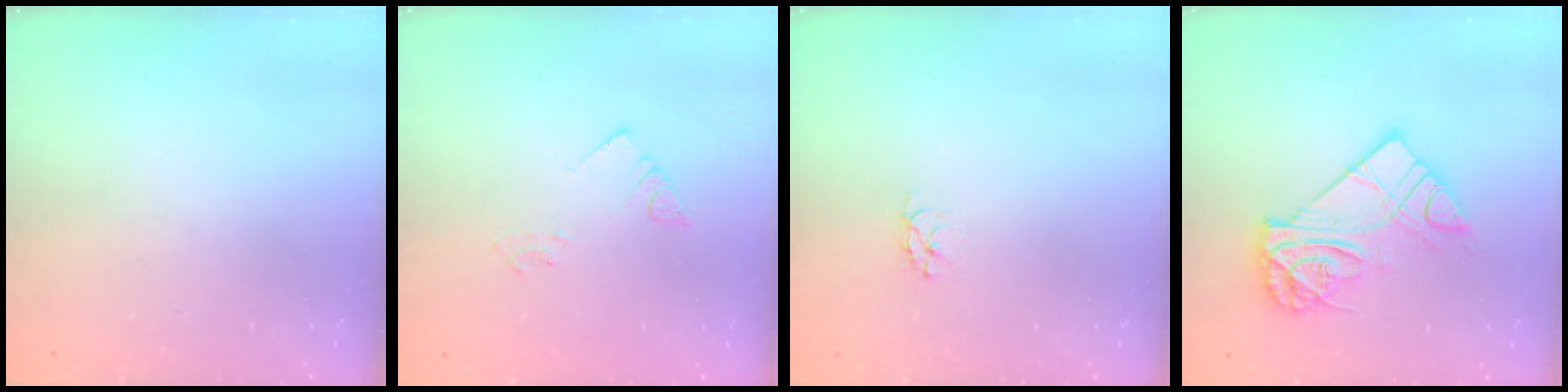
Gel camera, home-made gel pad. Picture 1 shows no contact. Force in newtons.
{"total": 2.2, "press": 2.2, "slide": 0.1}
{"total": 2.9, "press": 2.9, "slide": 0.3}
{"total": 13.6, "press": 13.6, "slide": 1.1}